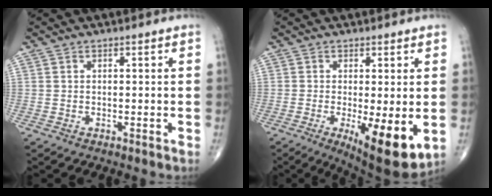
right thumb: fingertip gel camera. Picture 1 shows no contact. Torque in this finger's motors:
{"motor_torque": [1.42, 1.74, 0.64, -0.63, 0.33]}